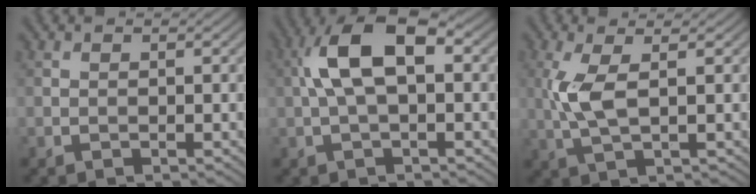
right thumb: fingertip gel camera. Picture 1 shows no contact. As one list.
[{"total": 8.8, "force": [1.2, 3.9, 7.8], "torque": [-0.160, 0.022, 0.013]}, {"total": 5.1, "force": [0.8, 1.5, 4.8], "torque": [-0.121, 0.004, 0.015]}]